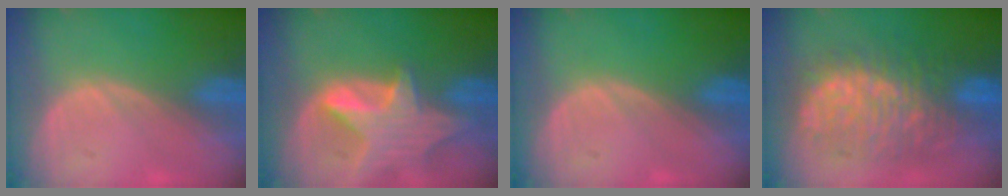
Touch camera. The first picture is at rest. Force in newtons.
{"total": 8.4, "press": 7.6, "slide": 3.5}
{"total": 0.0}
{"total": 12.3, "press": 12.2, "slide": 1.5}